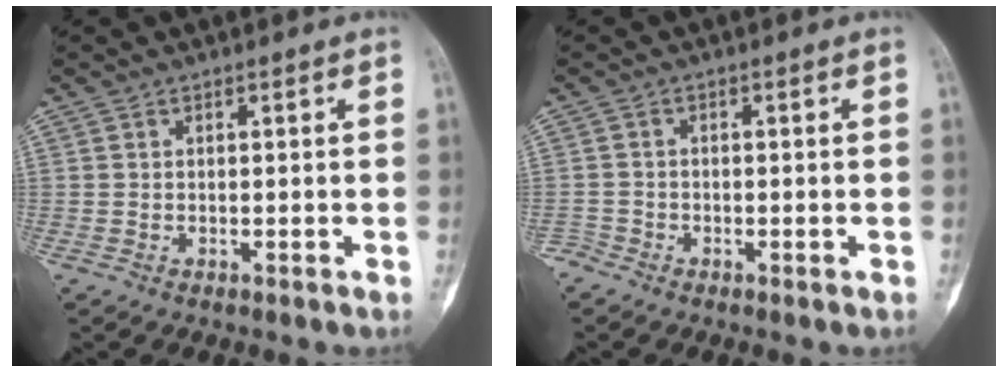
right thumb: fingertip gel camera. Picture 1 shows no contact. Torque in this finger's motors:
{"motor_torque": [-0.72, -0.20, 0.09, -0.01, -0.17]}